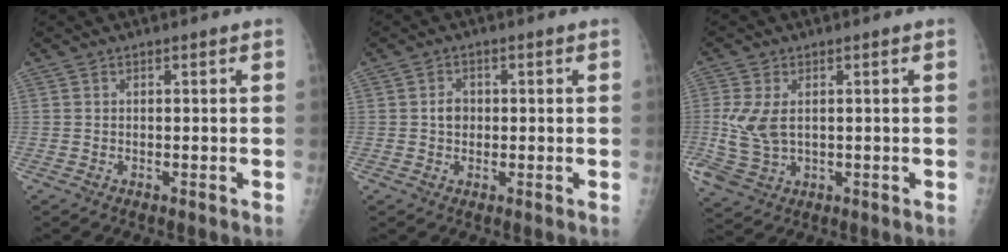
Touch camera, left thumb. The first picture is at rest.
{"total": 2.4, "force": [-0.1, 2.1, 1.2], "torque": [-0.009, 0.006, -0.004]}
{"total": 7.3, "force": [0.4, 4.8, 5.5], "torque": [-0.129, -0.006, 0.020]}